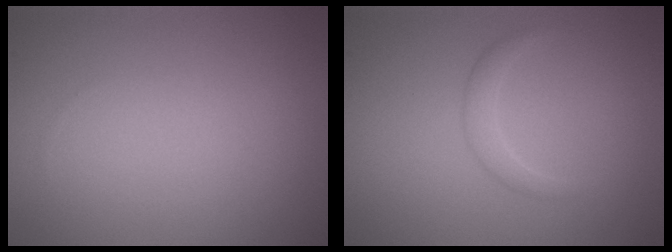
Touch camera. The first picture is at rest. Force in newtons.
{"total": 1.2, "press": 1.2, "slide": 0.0}